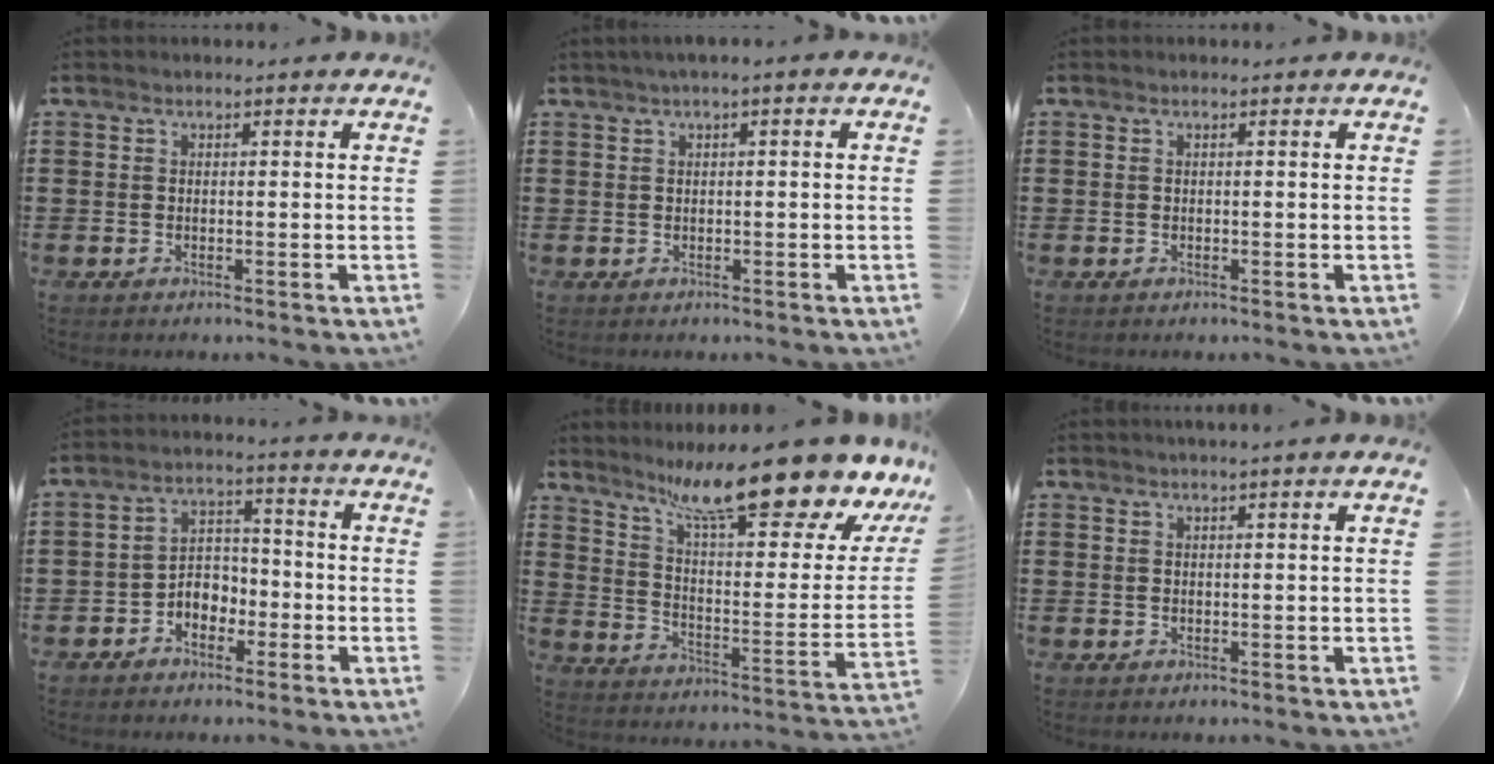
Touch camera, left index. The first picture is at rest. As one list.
[{"total": 1.1, "force": [-0.1, 0.2, 1.0], "torque": [-0.018, -0.002, -0.001]}, {"total": 0.0}, {"total": 4.1, "force": [-2.7, 2.8, 1.4], "torque": [-0.031, 0.011, -0.057]}, {"total": 16.2, "force": [12.8, 1.8, 9.7], "torque": [-0.171, -0.091, 0.208]}, {"total": 0.9, "force": [0.7, -0.3, 0.6], "torque": [-0.009, -0.003, 0.013]}]